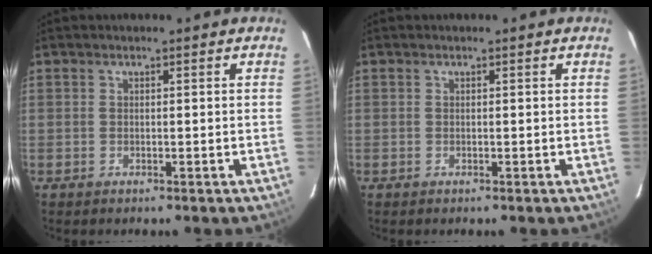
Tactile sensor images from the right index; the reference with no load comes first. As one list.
[{"total": 0.0}]